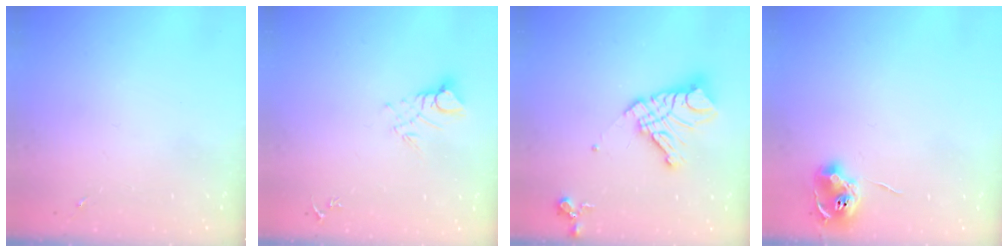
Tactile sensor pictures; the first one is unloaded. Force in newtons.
{"total": 6.2, "press": 6.2, "slide": 0.5}
{"total": 16.4, "press": 16.3, "slide": 2.1}
{"total": 8.7, "press": 8.7, "slide": 0.4}